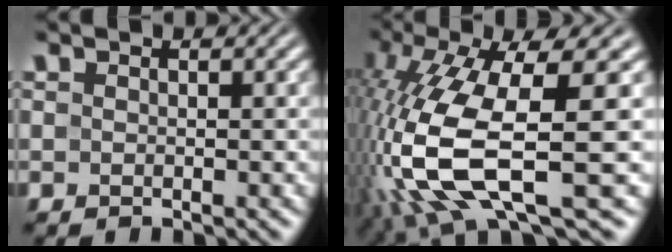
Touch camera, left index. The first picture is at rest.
{"total": 13.3, "force": [-3.1, 3.9, 12.3], "torque": [-0.266, -0.007, -0.050]}